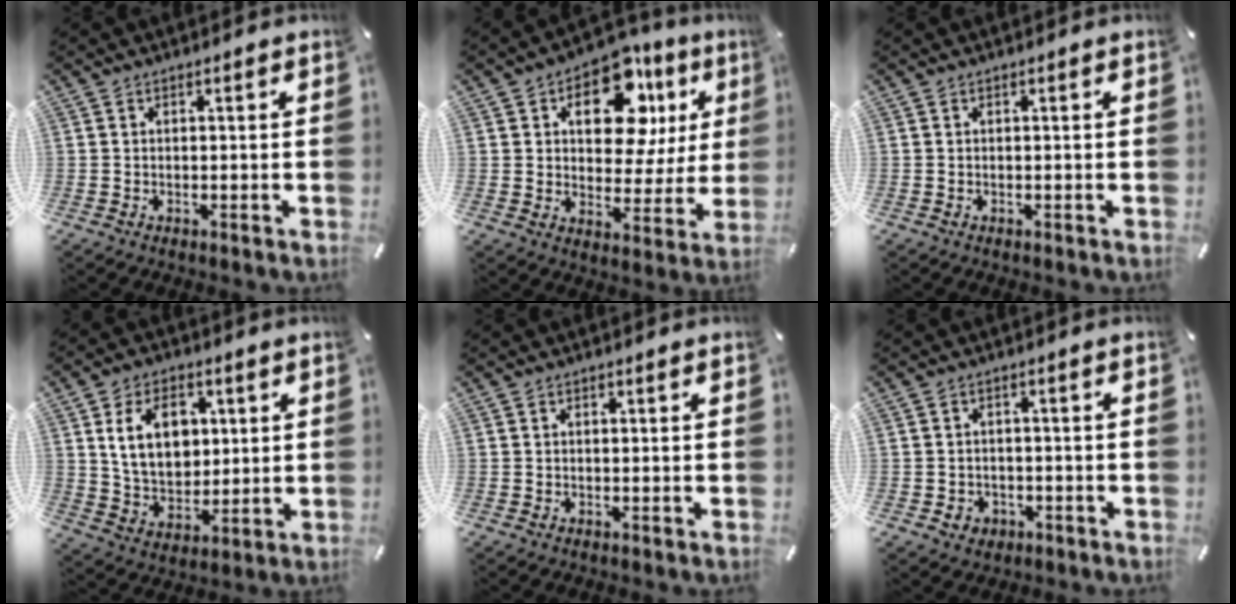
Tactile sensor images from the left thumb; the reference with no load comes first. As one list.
[{"total": 15.8, "force": [7.1, 9.3, 10.6], "torque": [-0.141, -0.035, 0.118]}, {"total": 0.0}, {"total": 12.2, "force": [3.5, 8.9, 7.5], "torque": [-0.139, 0.005, 0.061]}, {"total": 0.5, "force": [0.2, 0.3, 0.4], "torque": [-0.007, 0.002, 0.002]}, {"total": 3.2, "force": [-0.9, 2.9, 0.7], "torque": [-0.005, 0.001, -0.020]}]